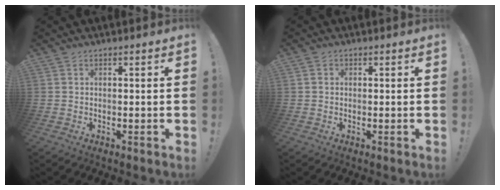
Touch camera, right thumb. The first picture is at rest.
{"total": 1.0, "force": [0.0, 0.9, 0.3], "torque": [0.002, 0.001, -0.001]}